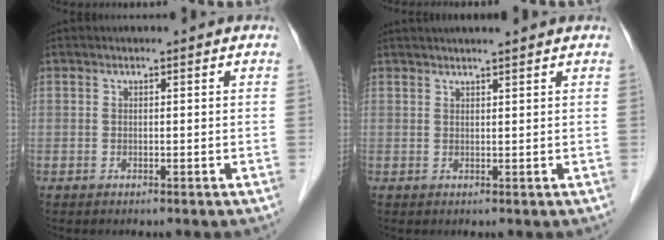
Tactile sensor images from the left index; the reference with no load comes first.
{"total": 5.3, "force": [4.7, -0.1, 2.5], "torque": [-0.033, 0.027, 0.065]}